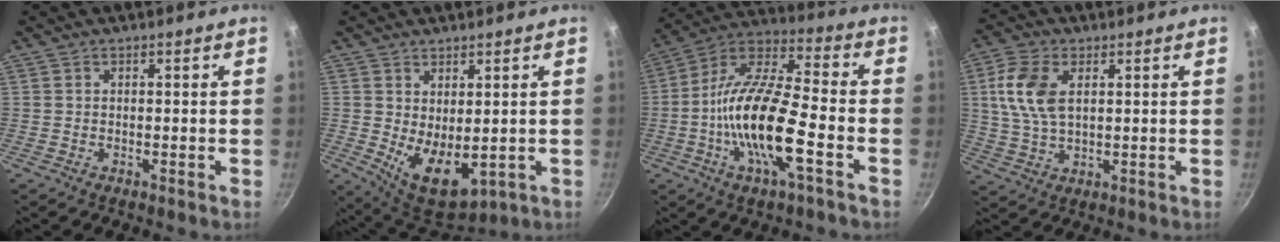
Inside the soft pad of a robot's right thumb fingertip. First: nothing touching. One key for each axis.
{"total": 9.5, "fx": 0.3, "fy": 5.2, "fz": 7.9, "tx": -0.099, "ty": -0.026, "tz": 0.027}
{"total": 18.6, "fx": -5.2, "fy": 5.8, "fz": 16.9, "tx": -0.319, "ty": 0.034, "tz": -0.117}
{"total": 9.5, "fx": 2.4, "fy": 5.5, "fz": 7.3, "tx": -0.143, "ty": -0.001, "tz": 0.046}